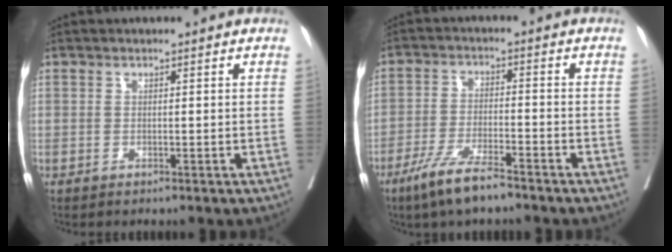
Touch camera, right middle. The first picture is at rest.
{"total": 7.8, "force": [-5.6, 1.0, 5.2], "torque": [-0.108, -0.015, -0.103]}